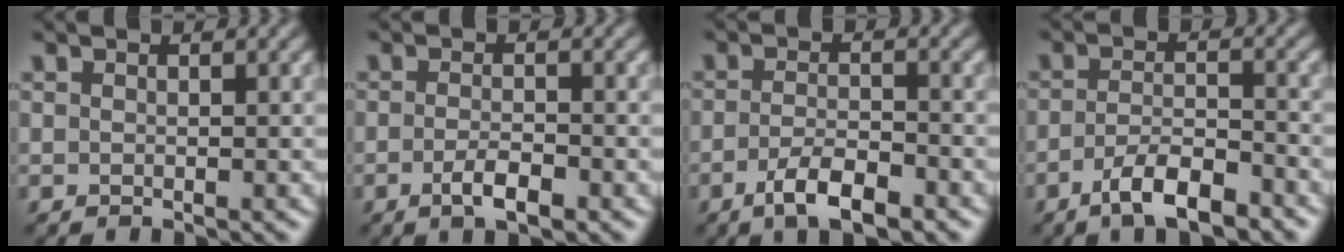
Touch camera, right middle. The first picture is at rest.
{"total": 2.5, "force": [-1.4, 0.7, 2.0], "torque": [-0.040, -0.001, -0.025]}
{"total": 4.0, "force": [-2.6, 1.3, 2.8], "torque": [-0.057, -0.001, -0.047]}
{"total": 4.8, "force": [-3.3, 1.4, 3.1], "torque": [-0.060, 0.000, -0.058]}